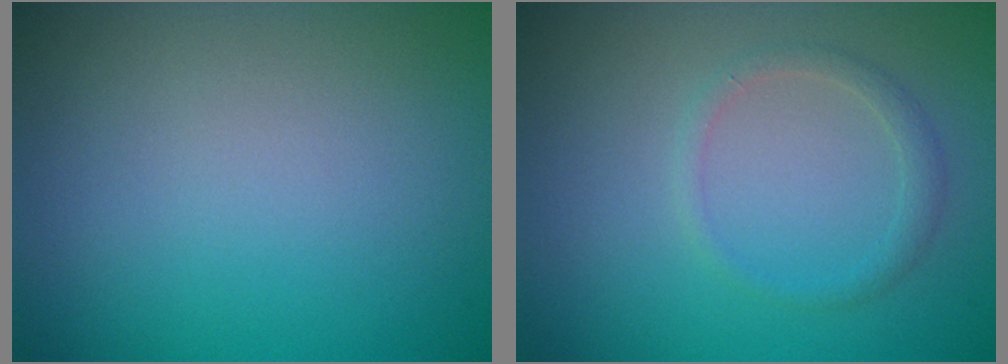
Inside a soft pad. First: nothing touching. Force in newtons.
{"total": 1.3, "press": 1.3, "slide": 0.0}